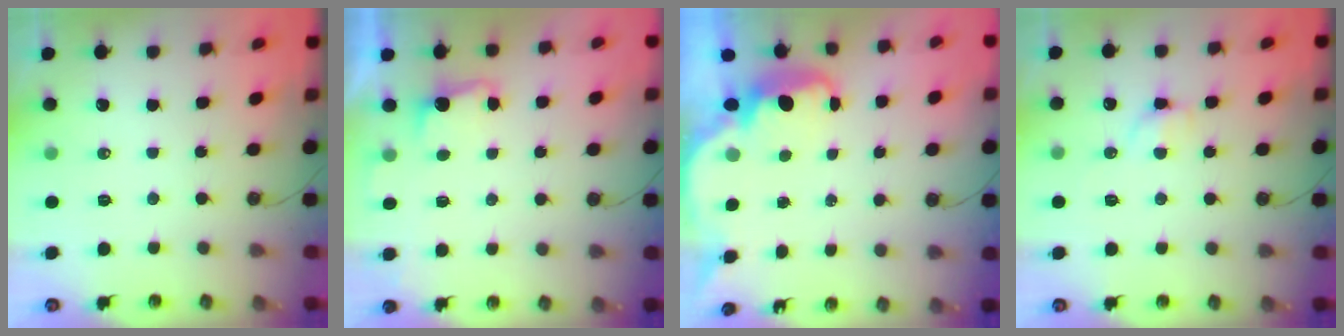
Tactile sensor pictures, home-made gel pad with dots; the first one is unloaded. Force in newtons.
{"total": 2.5, "press": 2.3, "slide": 0.9}
{"total": 2.8, "press": 2.7, "slide": 0.6}
{"total": 5.2, "press": 5.1, "slide": 1.1}